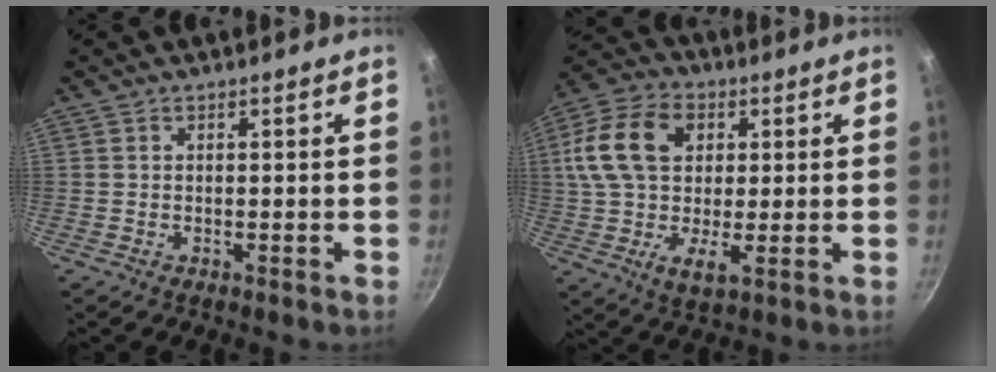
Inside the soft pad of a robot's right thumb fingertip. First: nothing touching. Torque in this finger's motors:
{"motor_torque": [-0.56, 1.31, 1.29, -0.24, 0.24]}